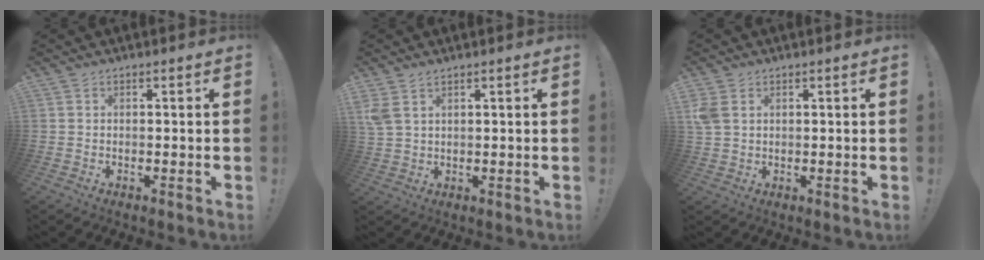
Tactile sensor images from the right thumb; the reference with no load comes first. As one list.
[{"total": 4.2, "force": [2.6, 2.1, 2.6], "torque": [-0.052, -0.009, 0.052]}, {"total": 4.7, "force": [1.8, 3.2, 3.0], "torque": [-0.063, -0.001, 0.037]}]